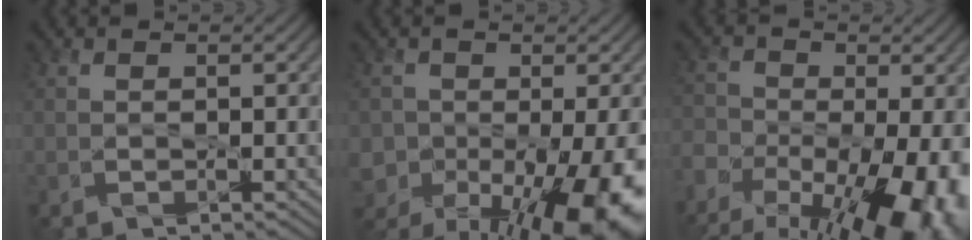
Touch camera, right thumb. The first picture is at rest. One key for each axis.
{"total": 16.5, "fx": -6.3, "fy": 9.9, "fz": 11.5, "tx": -0.198, "ty": -0.044, "tz": -0.084}
{"total": 20.6, "fx": -11.4, "fy": 11.2, "fz": 13.0, "tx": -0.232, "ty": -0.050, "tz": -0.146}